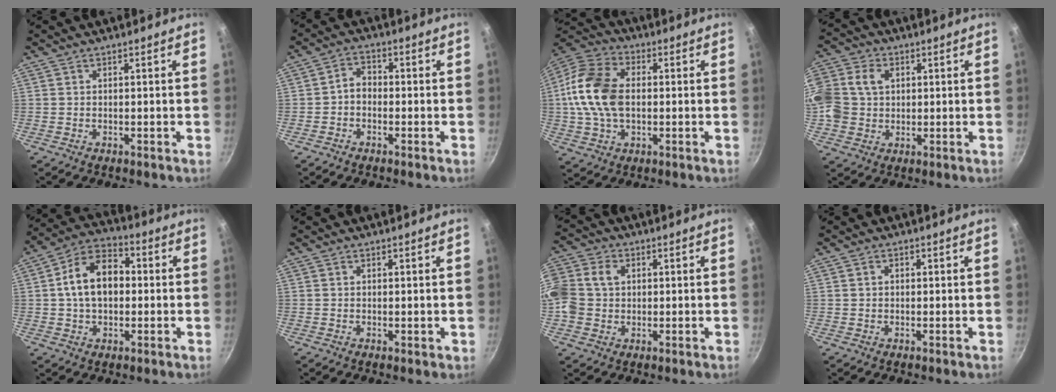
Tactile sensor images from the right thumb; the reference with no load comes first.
{"total": 3.4, "force": [-1.0, 2.6, 2.0], "torque": [-0.024, 0.019, -0.028]}
{"total": 15.5, "force": [0.3, 10.4, 11.5], "torque": [-0.211, 0.024, -0.008]}
{"total": 14.7, "force": [2.4, 12.2, 7.9], "torque": [-0.191, 0.029, 0.036]}
{"total": 12.9, "force": [0.8, 8.7, 9.4], "torque": [-0.130, 0.030, -0.002]}
{"total": 0.6, "force": [0.1, 0.2, 0.5], "torque": [-0.006, -0.001, 0.001]}
{"total": 13.3, "force": [1.8, 11.1, 7.2], "torque": [-0.177, 0.030, 0.023]}
{"total": 1.1, "force": [0.2, 0.9, 0.6], "torque": [-0.007, 0.005, 0.002]}